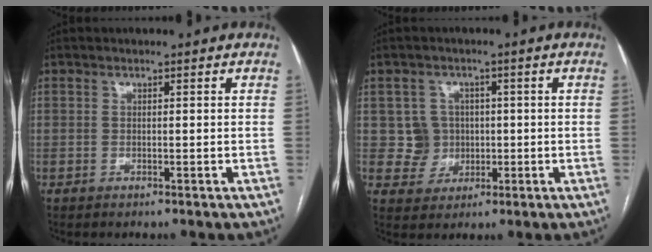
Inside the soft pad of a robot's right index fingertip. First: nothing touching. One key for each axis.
{"total": 4.7, "fx": 0.3, "fy": 4.7, "fz": 0.3, "tx": 0.004, "ty": 0.017, "tz": 0.012}